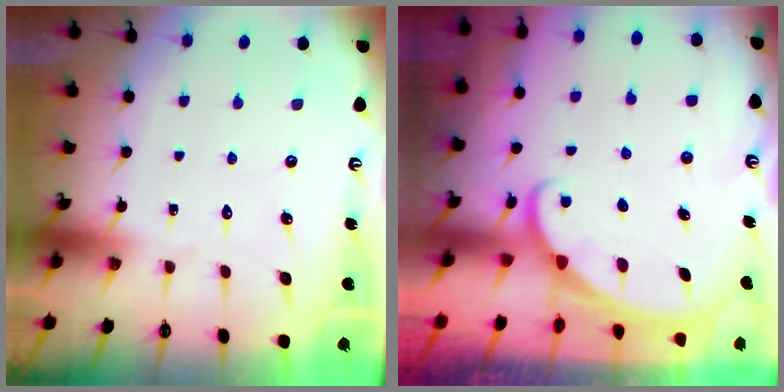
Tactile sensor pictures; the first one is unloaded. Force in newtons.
{"total": 1.8, "press": 1.7, "slide": 0.1}